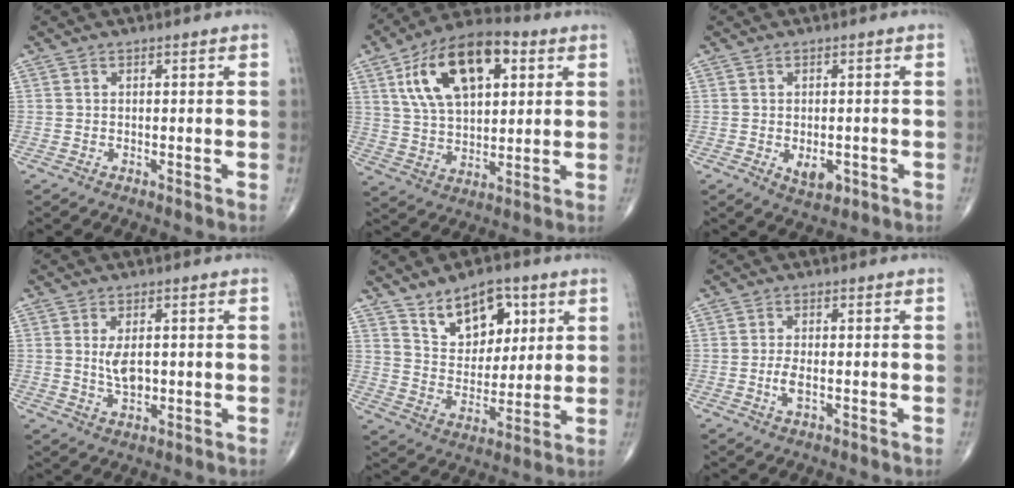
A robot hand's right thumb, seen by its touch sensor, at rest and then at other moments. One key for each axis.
{"total": 19.2, "fx": 6.8, "fy": 10.1, "fz": 14.8, "tx": -0.233, "ty": 0.001, "tz": 0.115}
{"total": 4.2, "fx": -1.1, "fy": 2.4, "fz": 3.3, "tx": -0.037, "ty": -0.002, "tz": -0.008}
{"total": 4.5, "fx": 0.5, "fy": 2.3, "fz": 3.8, "tx": -0.066, "ty": -0.010, "tz": 0.015}
{"total": 12.9, "fx": 6.9, "fy": 7.7, "fz": 7.7, "tx": -0.084, "ty": -0.042, "tz": 0.125}
{"total": 2.9, "fx": -0.6, "fy": 1.1, "fz": 2.6, "tx": -0.058, "ty": -0.003, "tz": -0.012}